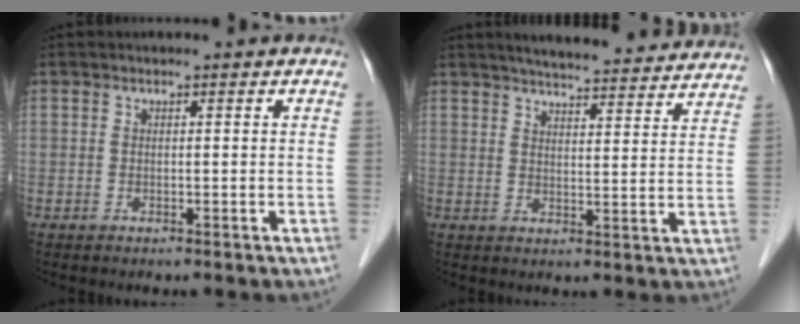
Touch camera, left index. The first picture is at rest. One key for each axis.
{"total": 20.9, "fx": 19.3, "fy": 2.8, "fz": 7.6, "tx": -0.099, "ty": -0.002, "tz": 0.237}